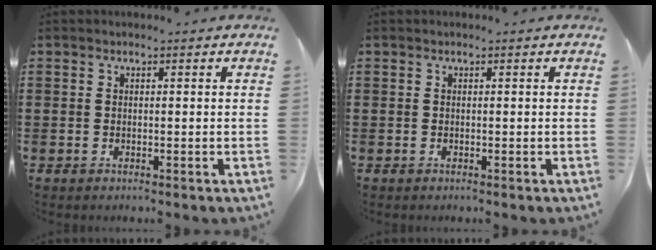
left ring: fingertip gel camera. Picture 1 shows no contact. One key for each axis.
{"total": 0.0}